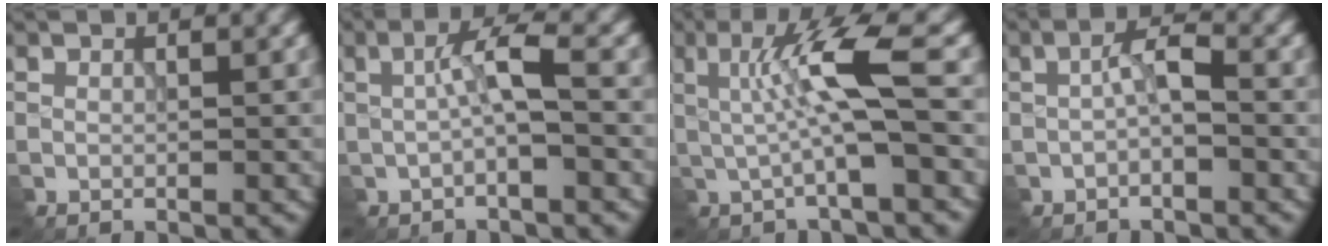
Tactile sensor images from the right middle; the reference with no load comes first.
{"total": 3.2, "force": [-0.1, 0.5, 3.1], "torque": [-0.056, 0.008, -0.005]}
{"total": 5.4, "force": [0.1, 0.5, 5.4], "torque": [-0.108, 0.005, 0.003]}
{"total": 2.6, "force": [-0.5, 0.8, 2.4], "torque": [-0.047, 0.008, -0.012]}